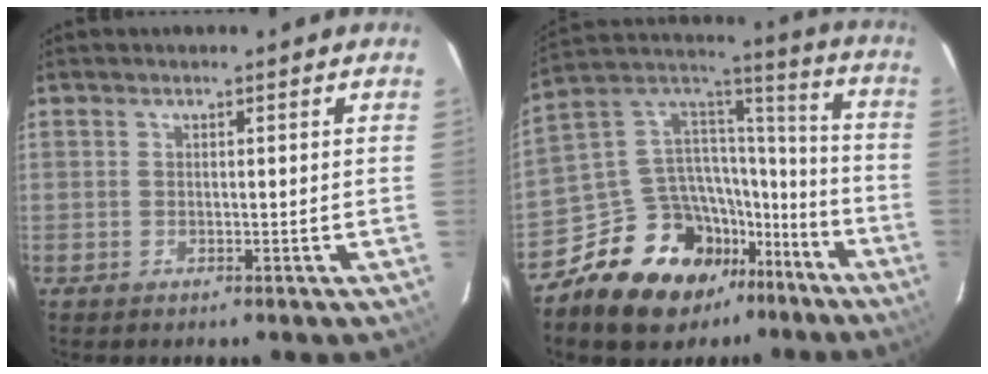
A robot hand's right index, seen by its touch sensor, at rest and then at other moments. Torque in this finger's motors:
{"motor_torque": [1.23, -0.91, 0.02, -0.09]}